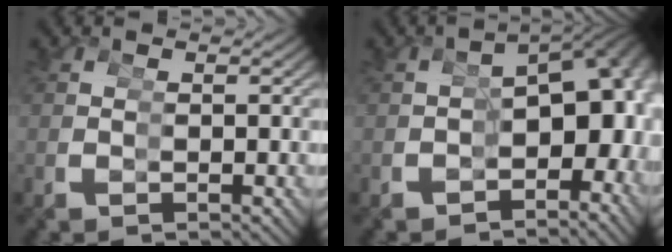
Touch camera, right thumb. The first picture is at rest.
{"total": 9.7, "force": [-0.9, 6.1, 7.4], "torque": [-0.096, -0.015, -0.007]}